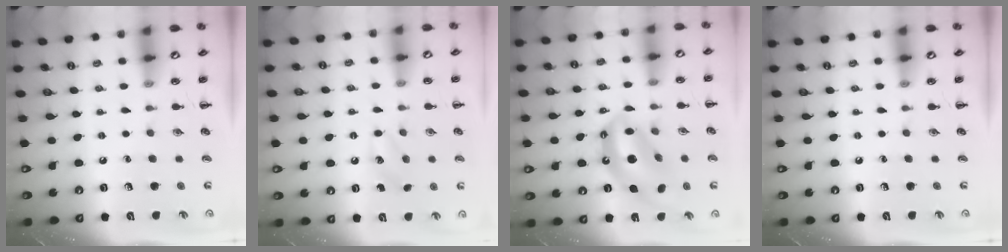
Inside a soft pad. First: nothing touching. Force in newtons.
{"total": 6.6, "press": 6.3, "slide": 1.8}
{"total": 14.1, "press": 13.5, "slide": 4.0}
{"total": 0.0}